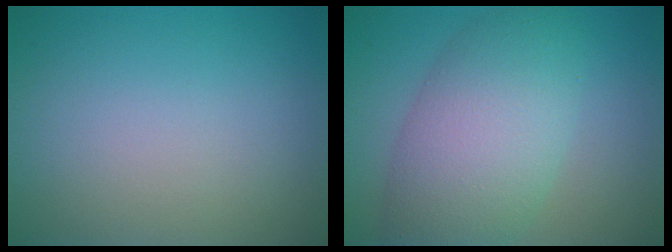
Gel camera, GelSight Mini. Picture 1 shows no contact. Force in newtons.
{"total": 8.2, "press": 8.2, "slide": 0.3}